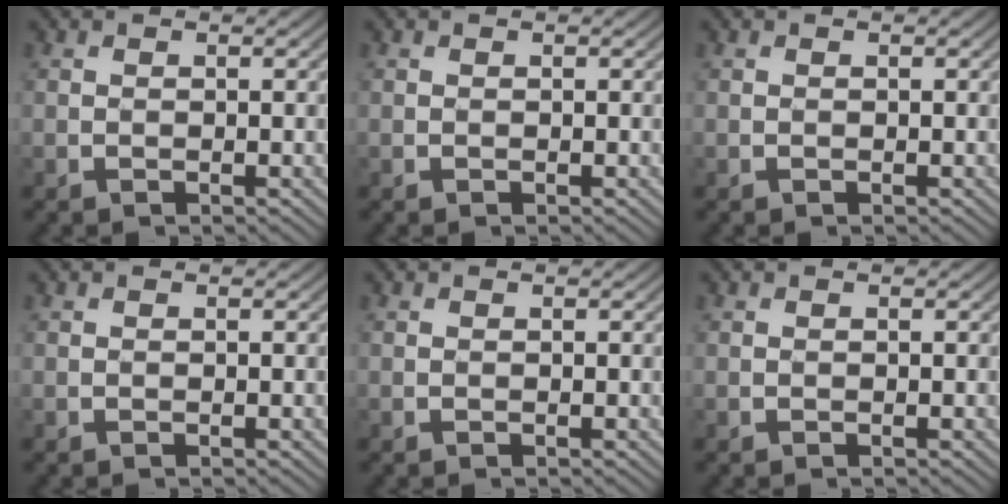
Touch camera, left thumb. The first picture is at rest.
{"total": 0.0}
{"total": 0.0}
{"total": 0.0}
{"total": 0.0}
{"total": 0.0}